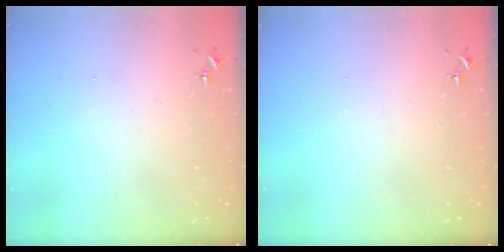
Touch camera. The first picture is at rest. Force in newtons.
{"total": 0.0}